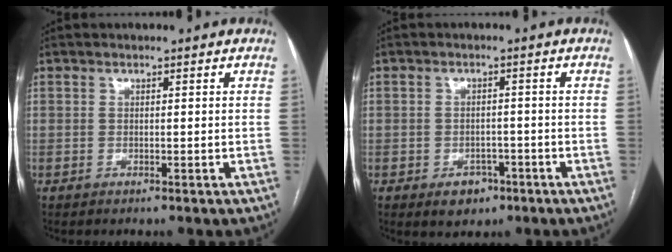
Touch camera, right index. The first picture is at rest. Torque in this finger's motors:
{"motor_torque": [0.03, -0.09, -0.07, -0.06]}